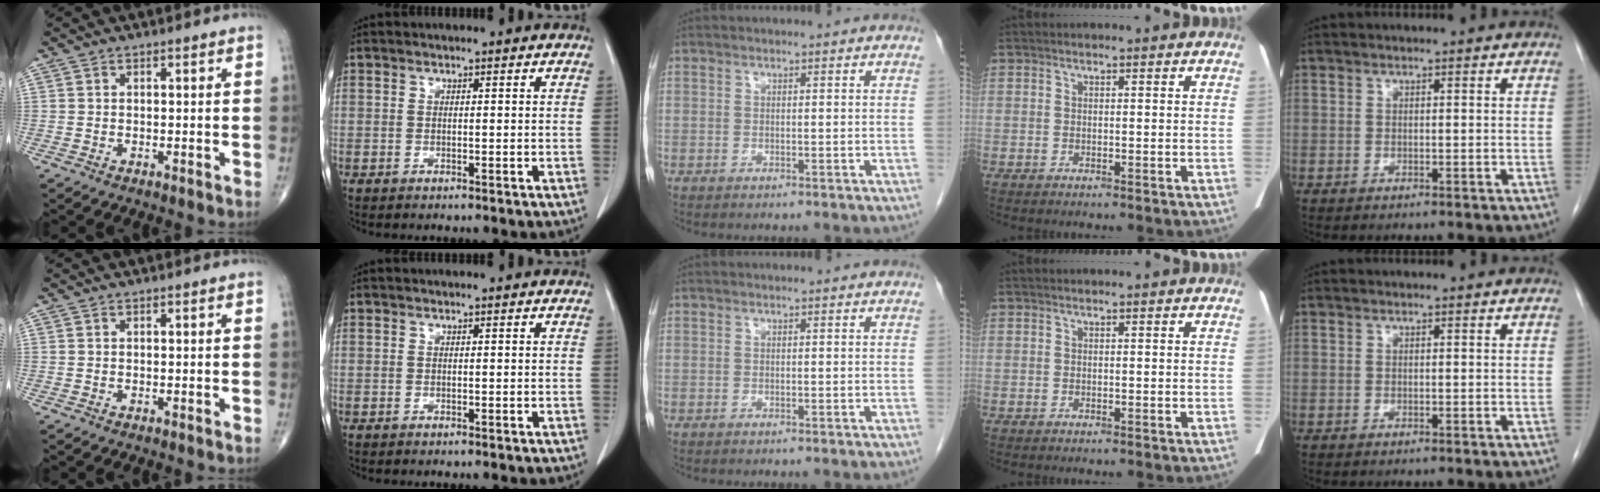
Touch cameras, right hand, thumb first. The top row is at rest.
{}